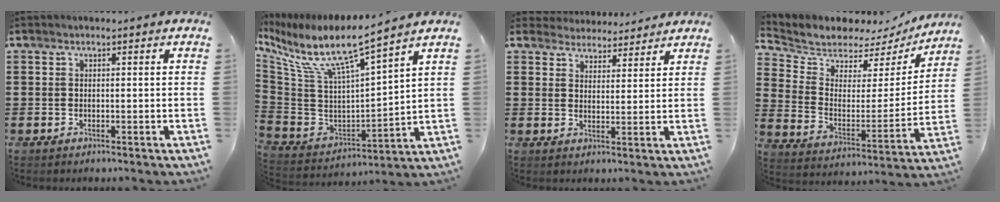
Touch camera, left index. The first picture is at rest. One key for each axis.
{"total": 9.4, "fx": 6.6, "fy": 1.1, "fz": 6.5, "tx": -0.153, "ty": -0.054, "tz": 0.106}
{"total": 3.8, "fx": 3.7, "fy": 1.0, "fz": -0.2, "tx": -0.012, "ty": -0.013, "tz": 0.067}
{"total": 6.0, "fx": 5.6, "fy": 1.9, "fz": 0.4, "tx": -0.049, "ty": -0.047, "tz": 0.095}